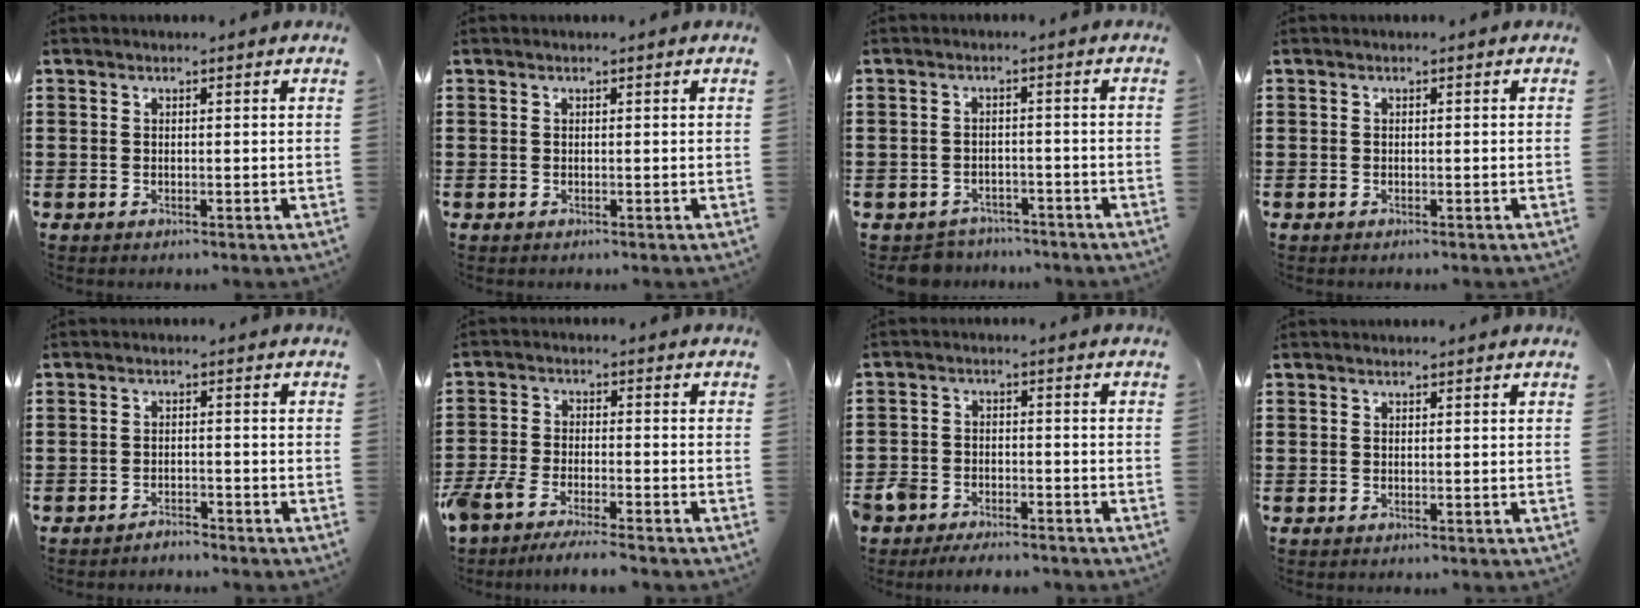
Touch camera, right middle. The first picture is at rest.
{"total": 0.0}
{"total": 3.1, "force": [-3.0, 0.7, -0.3], "torque": [-0.006, -0.002, -0.065]}
{"total": 0.0}
{"total": 2.0, "force": [-2.0, 0.0, 0.1], "torque": [-0.009, -0.001, -0.041]}
{"total": 5.3, "force": [-4.8, 0.7, 2.0], "torque": [-0.058, -0.010, -0.101]}
{"total": 4.0, "force": [-3.7, 1.3, 0.3], "torque": [-0.023, 0.001, -0.083]}
{"total": 0.0}